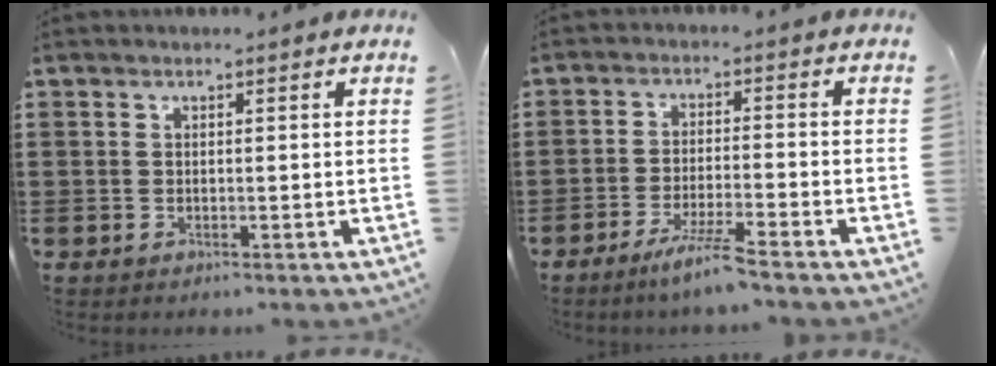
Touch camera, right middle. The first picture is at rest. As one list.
[{"total": 4.9, "force": [-4.0, -0.4, 2.9], "torque": [-0.058, -0.014, -0.074]}]